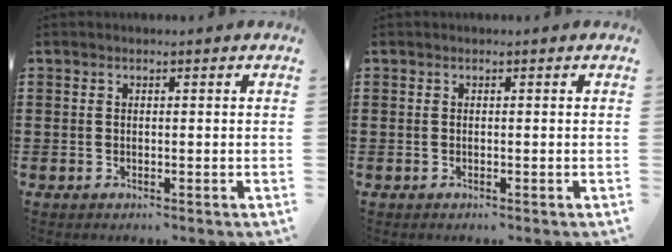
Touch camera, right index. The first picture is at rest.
{"total": 0.0}